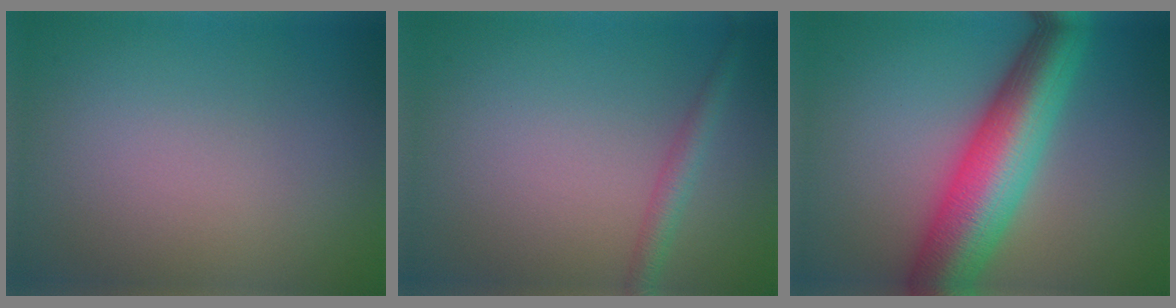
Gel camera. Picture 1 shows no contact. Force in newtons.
{"total": 2.1, "press": 2.1, "slide": 0.1}
{"total": 9.8, "press": 9.8, "slide": 0.2}